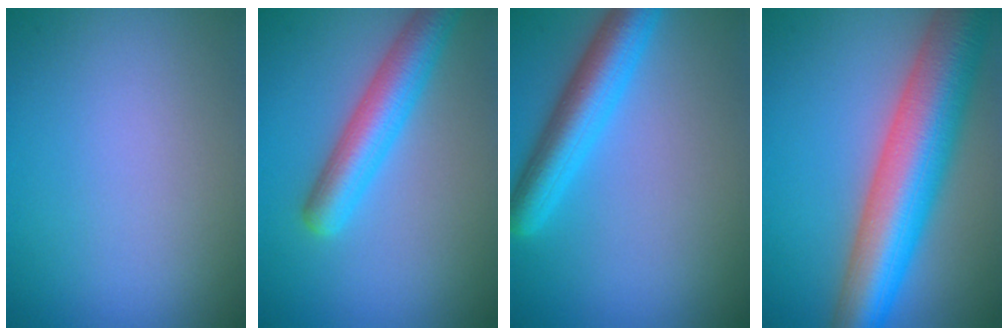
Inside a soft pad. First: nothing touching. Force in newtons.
{"total": 5.1, "press": 5.1, "slide": 0.3}
{"total": 5.6, "press": 5.6, "slide": 0.3}
{"total": 11.5, "press": 11.5, "slide": 0.3}